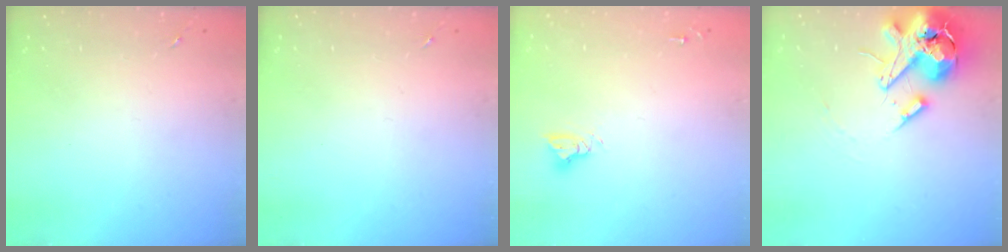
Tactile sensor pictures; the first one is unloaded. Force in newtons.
{"total": 0.0}
{"total": 4.9, "press": 4.9, "slide": 0.3}
{"total": 16.2, "press": 16.0, "slide": 2.7}